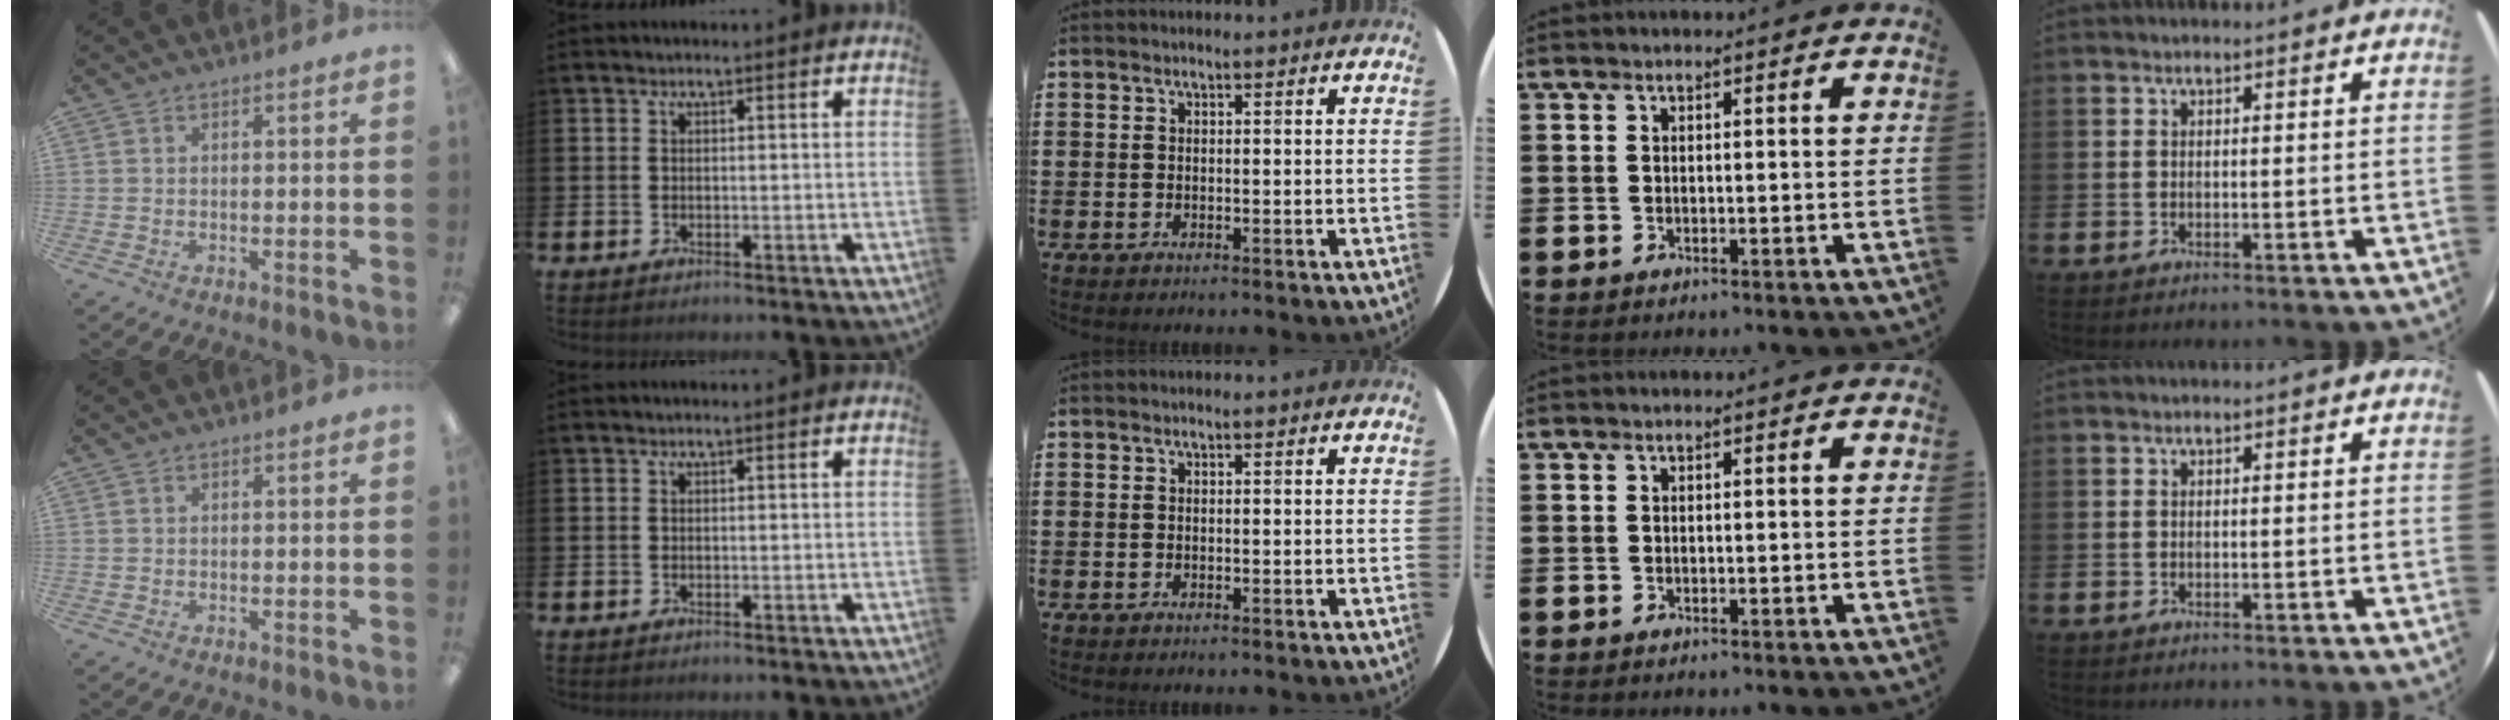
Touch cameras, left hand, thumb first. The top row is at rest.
{}